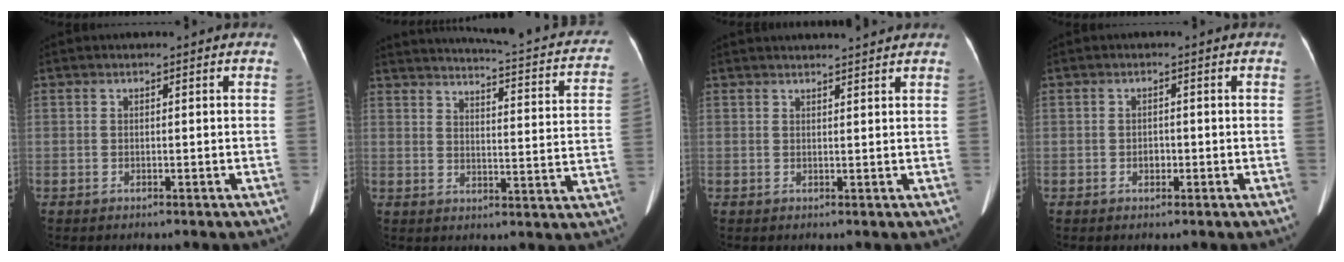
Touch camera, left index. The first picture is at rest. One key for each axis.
{"total": 20.9, "fx": 17.9, "fy": 3.6, "fz": 10.2, "tx": -0.133, "ty": -0.025, "tz": 0.194}
{"total": 5.7, "fx": 5.5, "fy": -0.2, "fz": 1.6, "tx": -0.022, "ty": 0.018, "tz": 0.064}
{"total": 1.2, "fx": -0.4, "fy": 0.9, "fz": 0.7, "tx": -0.011, "ty": 0.003, "tz": -0.006}